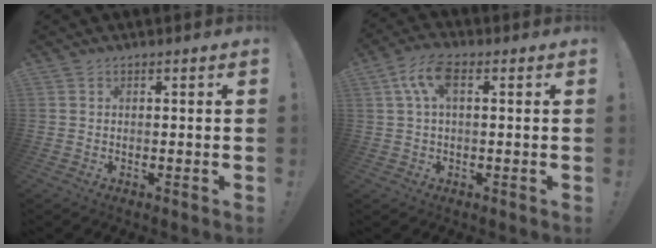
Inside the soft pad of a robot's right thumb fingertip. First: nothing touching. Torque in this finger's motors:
{"motor_torque": [0.02, 0.06, 0.21, -0.17, 0.00]}